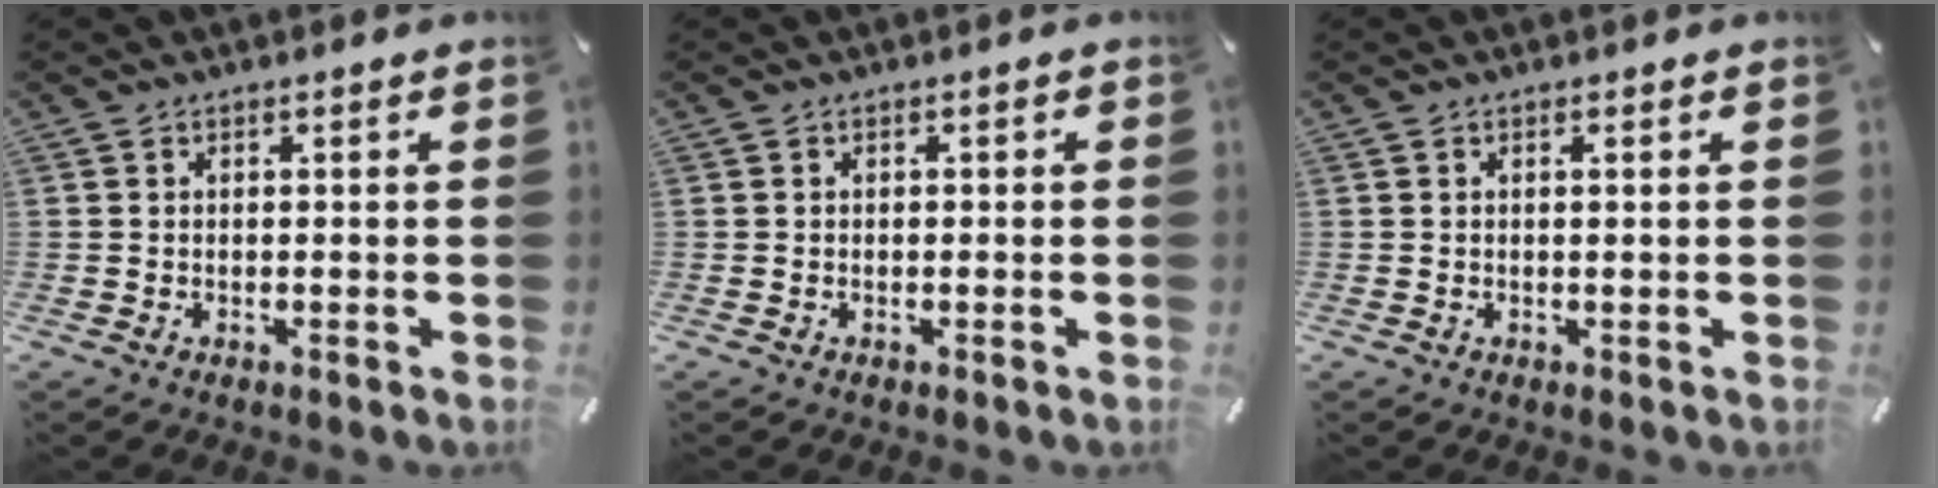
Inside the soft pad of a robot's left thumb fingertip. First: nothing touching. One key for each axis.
{"total": 0.5, "fx": -0.2, "fy": 0.3, "fz": 0.4, "tx": -0.007, "ty": -0.001, "tz": -0.004}
{"total": 0.9, "fx": 0.2, "fy": 0.0, "fz": 0.9, "tx": -0.017, "ty": -0.001, "tz": 0.004}